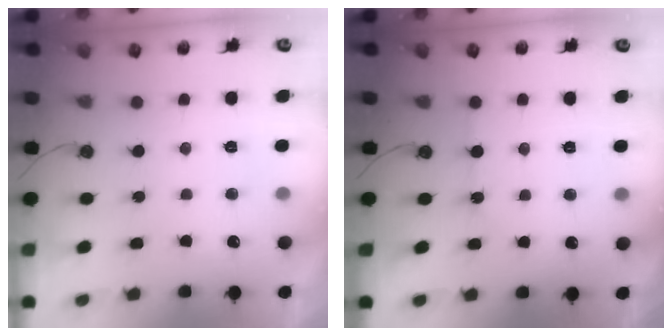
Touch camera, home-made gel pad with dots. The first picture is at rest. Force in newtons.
{"total": 2.1, "press": 2.0, "slide": 0.4}